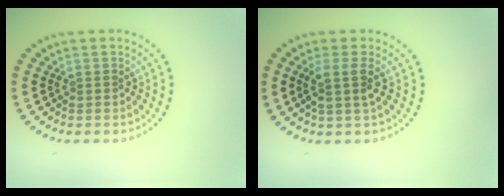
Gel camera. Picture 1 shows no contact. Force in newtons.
{"total": 2.0, "press": 1.6, "slide": 1.2}